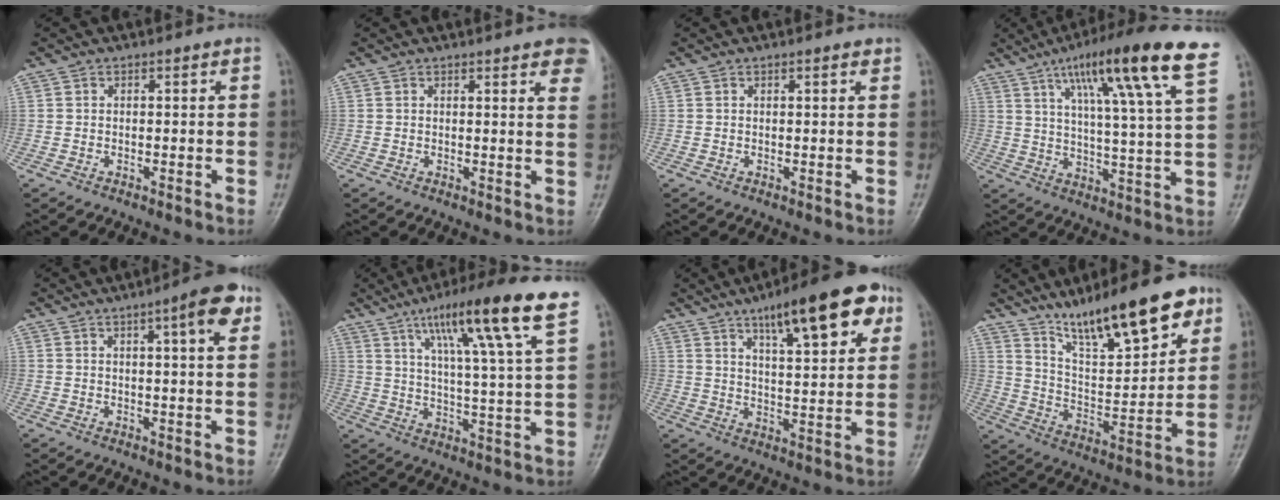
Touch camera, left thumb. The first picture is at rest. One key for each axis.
{"total": 10.1, "fx": 6.4, "fy": 2.4, "fz": 7.5, "tx": -0.067, "ty": -0.016, "tz": 0.063}
{"total": 1.2, "fx": 0.8, "fy": 0.2, "fz": 0.9, "tx": -0.012, "ty": -0.002, "tz": 0.009}
{"total": 19.5, "fx": 11.1, "fy": 1.2, "fz": 16.0, "tx": -0.239, "ty": -0.031, "tz": 0.163}
{"total": 7.5, "fx": 3.5, "fy": 1.3, "fz": 6.6, "tx": -0.086, "ty": -0.005, "tz": 0.044}
{"total": 17.9, "fx": 10.5, "fy": 1.1, "fz": 14.5, "tx": -0.220, "ty": -0.036, "tz": 0.160}
{"total": 17.4, "fx": 9.1, "fy": 5.1, "fz": 14.0, "tx": -0.176, "ty": -0.024, "tz": 0.134}
{"total": 19.8, "fx": 13.1, "fy": 5.3, "fz": 13.8, "tx": -0.187, "ty": -0.055, "tz": 0.227}